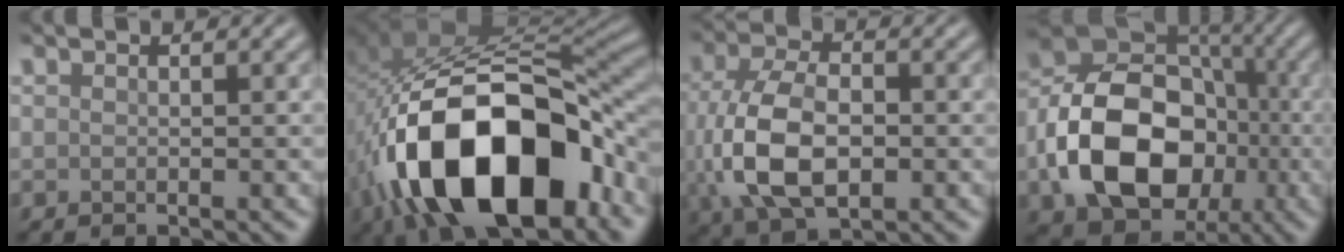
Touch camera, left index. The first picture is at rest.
{"total": 17.6, "force": [-6.7, 9.4, 13.2], "torque": [-0.212, -0.016, -0.106]}
{"total": 9.0, "force": [-1.1, 5.6, 7.0], "torque": [-0.160, -0.009, -0.018]}
{"total": 12.8, "force": [-2.9, 9.4, 8.1], "torque": [-0.146, 0.000, -0.062]}